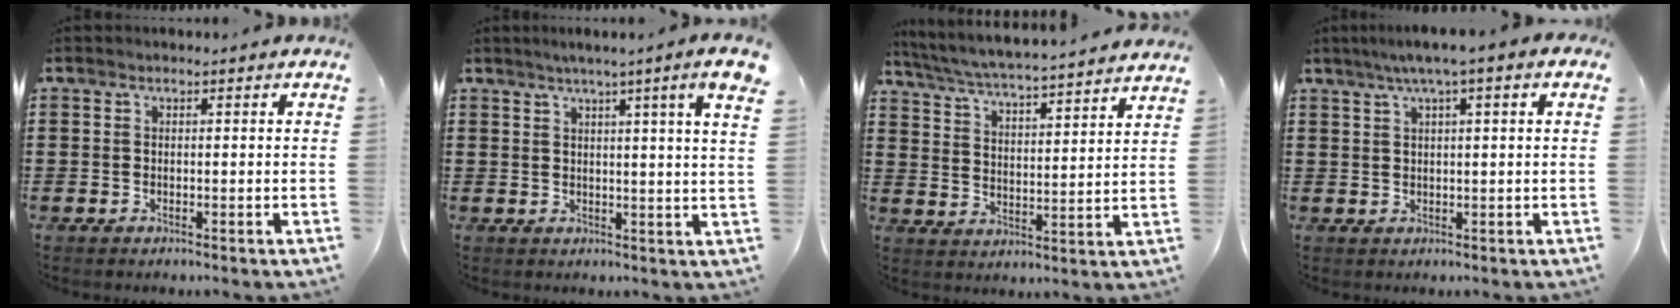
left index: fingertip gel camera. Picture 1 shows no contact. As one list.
[{"total": 4.9, "force": [2.8, -1.4, 3.7], "torque": [-0.076, -0.013, 0.044]}, {"total": 4.7, "force": [4.5, -0.7, 1.2], "torque": [-0.047, -0.038, 0.069]}, {"total": 3.3, "force": [1.2, 0.0, 3.0], "torque": [-0.059, 0.002, 0.019]}]